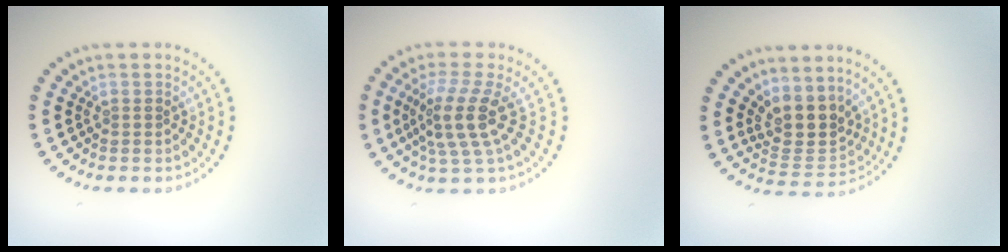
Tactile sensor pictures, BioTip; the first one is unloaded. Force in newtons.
{"total": 4.1, "press": 3.1, "slide": 2.7}
{"total": 3.8, "press": 3.1, "slide": 2.2}